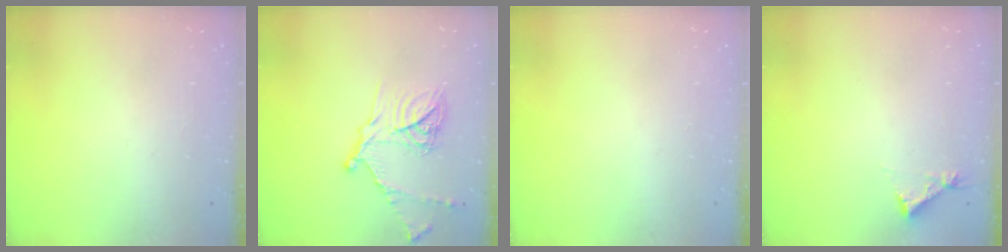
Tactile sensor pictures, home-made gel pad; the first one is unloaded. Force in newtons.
{"total": 15.4, "press": 15.4, "slide": 1.1}
{"total": 0.0}
{"total": 4.3, "press": 4.3, "slide": 0.5}